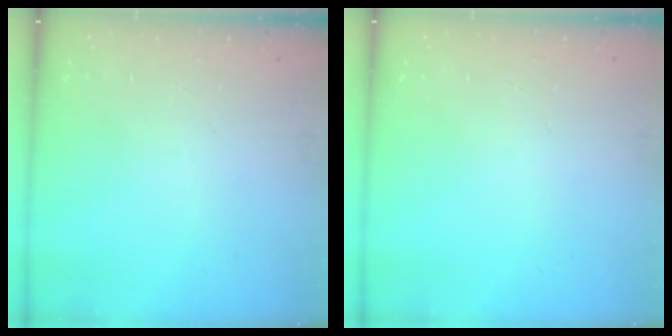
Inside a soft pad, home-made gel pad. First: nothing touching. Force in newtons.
{"total": 0.0}